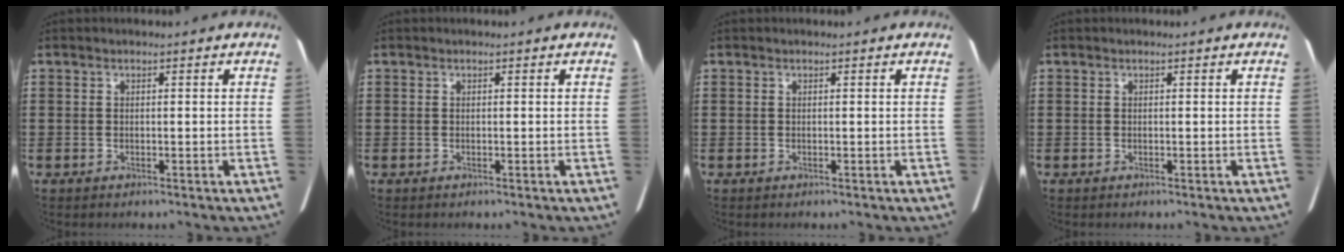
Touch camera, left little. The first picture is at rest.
{"total": 0.0}
{"total": 0.0}
{"total": 0.0}